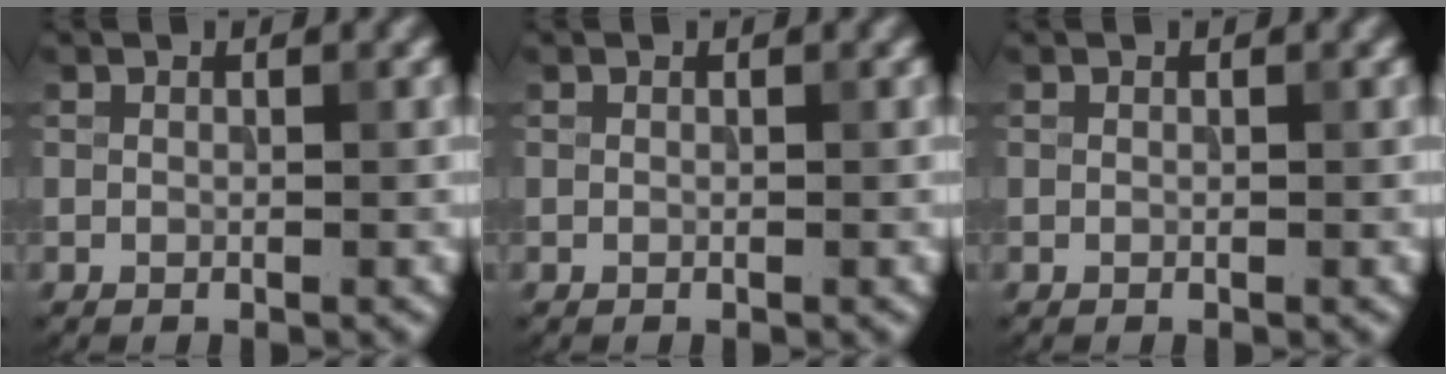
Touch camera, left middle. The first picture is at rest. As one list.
[{"total": 0.0}, {"total": 0.0}]